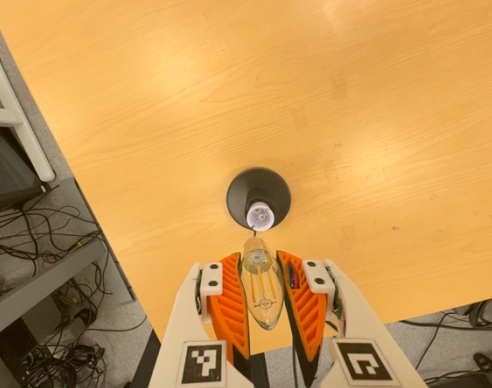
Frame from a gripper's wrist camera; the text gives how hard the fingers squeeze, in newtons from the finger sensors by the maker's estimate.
{"total": 22.8, "left": 24.9, "right": 20.7}